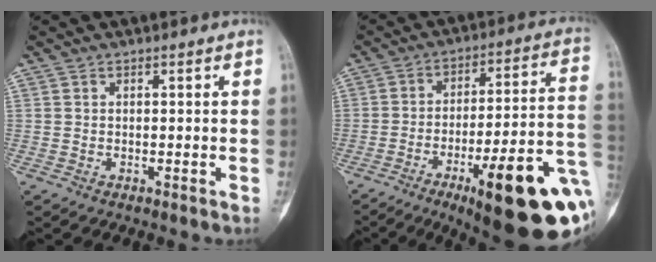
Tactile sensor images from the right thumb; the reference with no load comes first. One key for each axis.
{"total": 26.2, "fx": -9.7, "fy": 6.7, "fz": 23.4, "tx": -0.254, "ty": 0.039, "tz": -0.130}